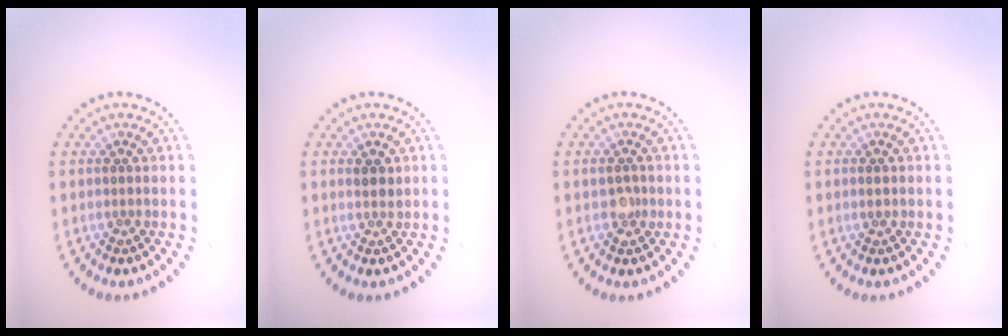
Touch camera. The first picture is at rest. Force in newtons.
{"total": 1.2, "press": 1.1, "slide": 0.5}
{"total": 1.3, "press": 1.3, "slide": 0.0}
{"total": 1.0, "press": 1.0, "slide": 0.1}